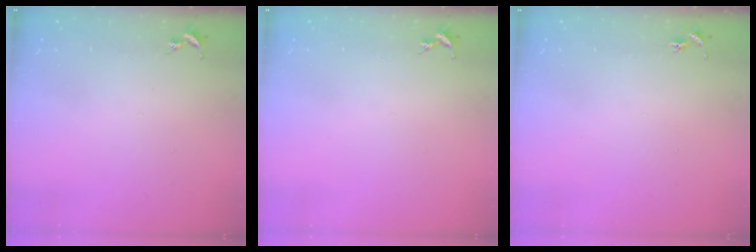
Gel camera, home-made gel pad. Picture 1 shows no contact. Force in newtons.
{"total": 0.0}
{"total": 3.0, "press": 3.0, "slide": 0.3}